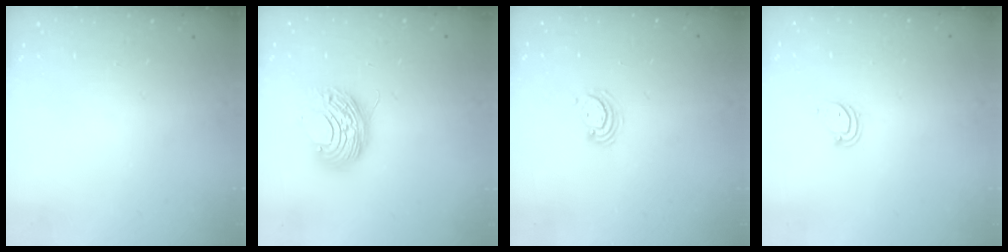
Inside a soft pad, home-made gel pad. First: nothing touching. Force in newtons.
{"total": 10.0, "press": 10.0, "slide": 0.9}
{"total": 4.3, "press": 4.3, "slide": 0.4}
{"total": 3.6, "press": 3.6, "slide": 0.2}